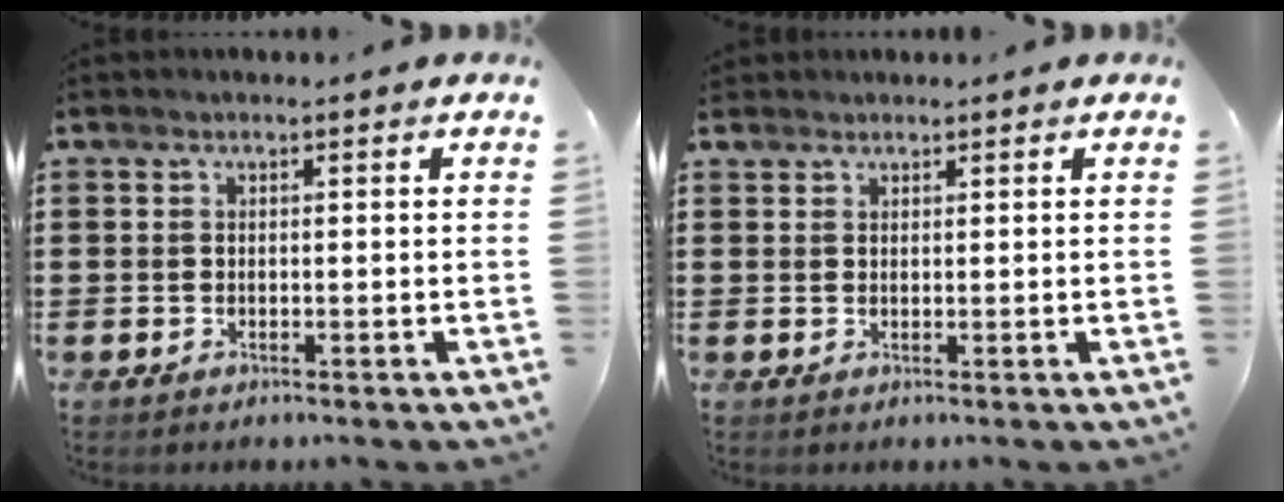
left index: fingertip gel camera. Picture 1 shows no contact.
{"total": 1.2, "force": [1.1, 0.6, 0.1], "torque": [-0.006, 0.002, 0.021]}